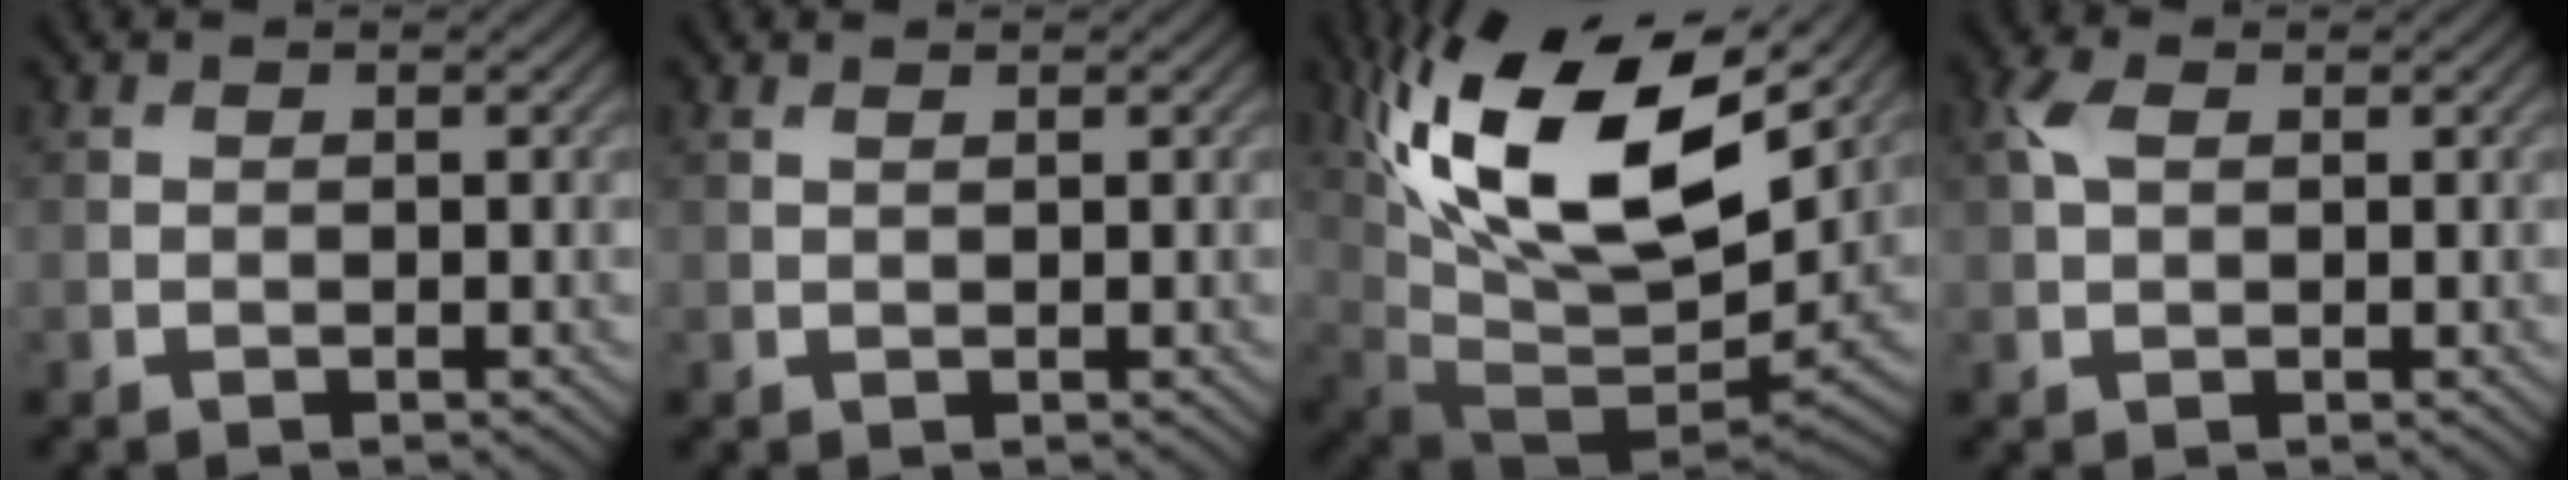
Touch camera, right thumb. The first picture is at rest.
{"total": 0.5, "force": [0.4, 0.1, 0.3], "torque": [-0.006, 0.004, 0.008]}
{"total": 18.3, "force": [8.8, 8.2, 13.8], "torque": [-0.295, 0.024, 0.163]}
{"total": 2.8, "force": [0.9, 1.7, 2.1], "torque": [-0.055, 0.008, 0.017]}